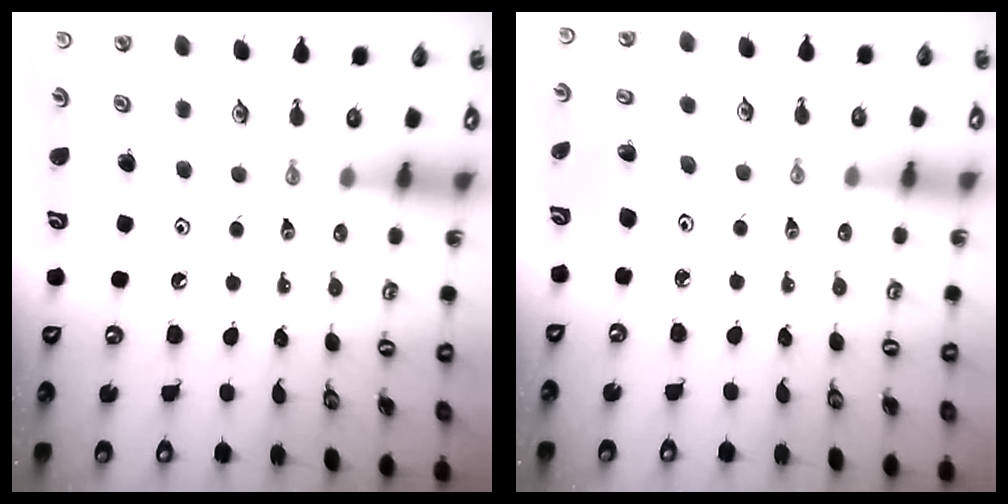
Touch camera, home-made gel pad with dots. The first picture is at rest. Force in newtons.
{"total": 2.9, "press": 2.9, "slide": 0.3}